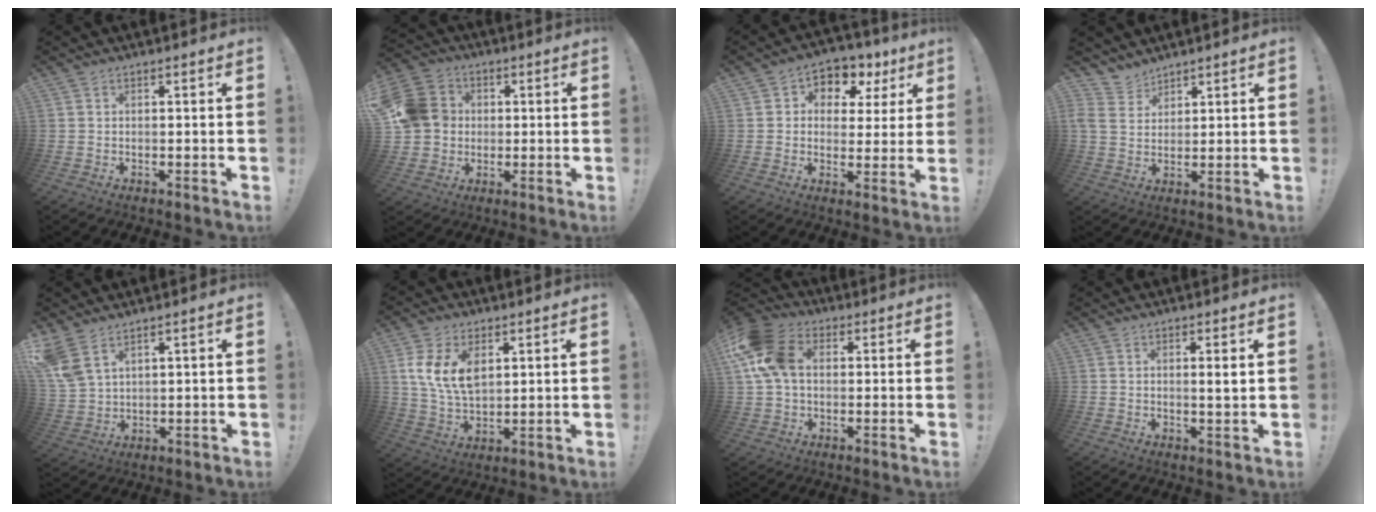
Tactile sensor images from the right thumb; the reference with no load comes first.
{"total": 14.0, "force": [1.0, 12.5, 6.3], "torque": [-0.104, 0.023, 0.030]}
{"total": 6.6, "force": [2.1, 5.8, 2.2], "torque": [-0.018, -0.016, 0.041]}
{"total": 5.3, "force": [3.9, 3.4, 0.9], "torque": [-0.023, -0.025, 0.079]}
{"total": 8.0, "force": [5.6, 3.7, 4.4], "torque": [-0.097, -0.024, 0.114]}
{"total": 12.1, "force": [4.5, 7.6, 8.3], "torque": [-0.161, -0.009, 0.083]}
{"total": 15.0, "force": [3.2, 10.6, 10.0], "torque": [-0.204, 0.007, 0.062]}
{"total": 2.6, "force": [1.2, -0.3, 2.3], "torque": [-0.030, -0.011, 0.015]}